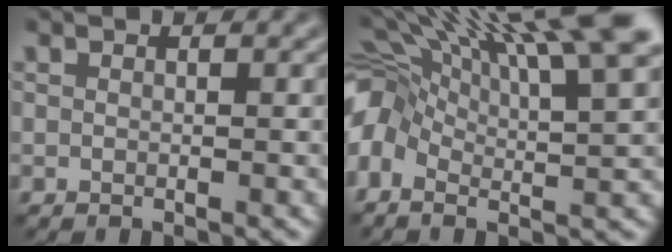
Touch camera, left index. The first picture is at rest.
{"total": 14.3, "force": [4.5, 5.2, 12.6], "torque": [-0.226, 0.019, 0.065]}